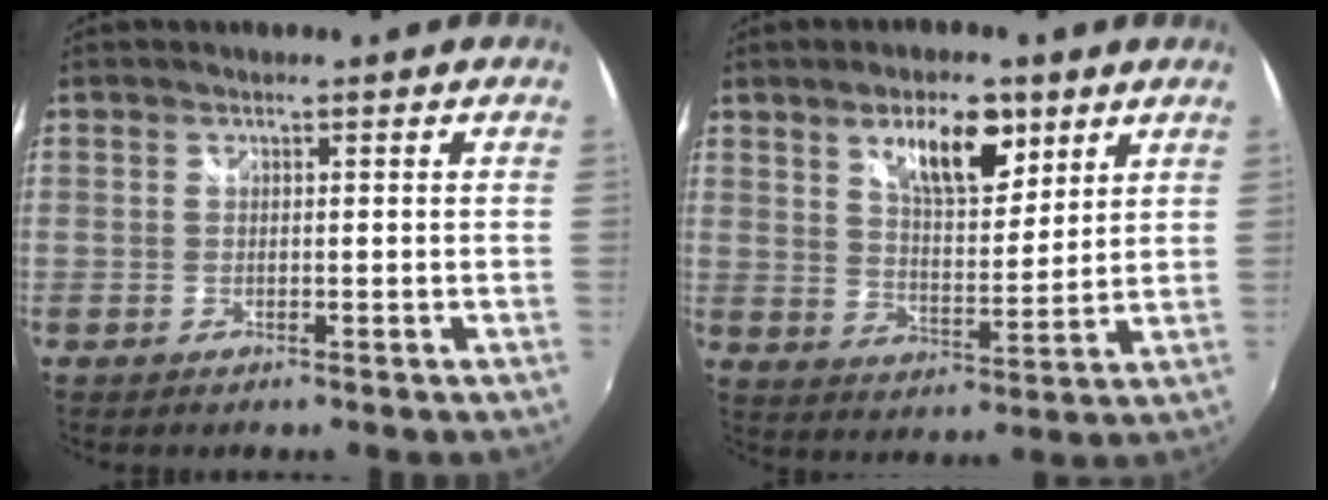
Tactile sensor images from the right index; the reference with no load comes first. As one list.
[{"total": 10.6, "force": [6.0, 4.2, 7.7], "torque": [-0.116, 0.002, 0.102]}]